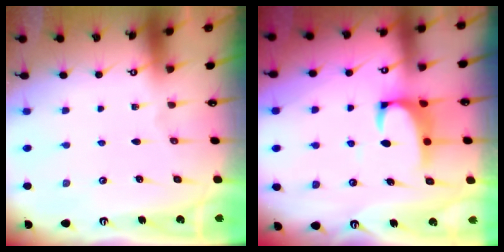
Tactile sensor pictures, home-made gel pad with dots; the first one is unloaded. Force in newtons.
{"total": 2.2, "press": 2.0, "slide": 1.0}